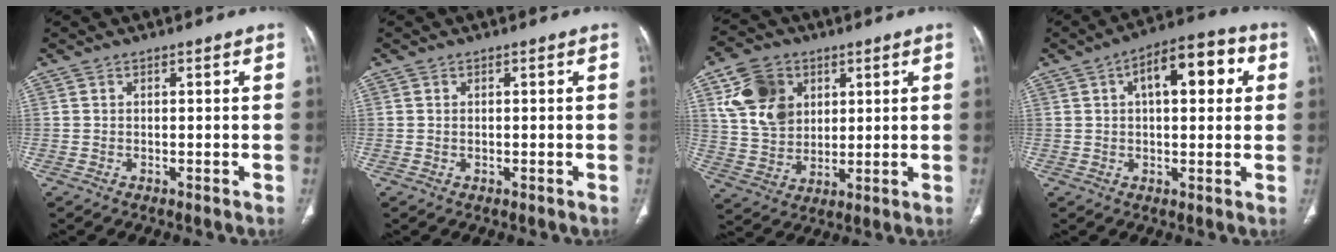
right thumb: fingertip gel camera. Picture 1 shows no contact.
{"total": 0.0}
{"total": 12.8, "force": [4.7, 9.8, 6.9], "torque": [-0.101, -0.010, 0.096]}
{"total": 13.1, "force": [3.8, 6.1, 11.0], "torque": [-0.126, 0.021, 0.049]}